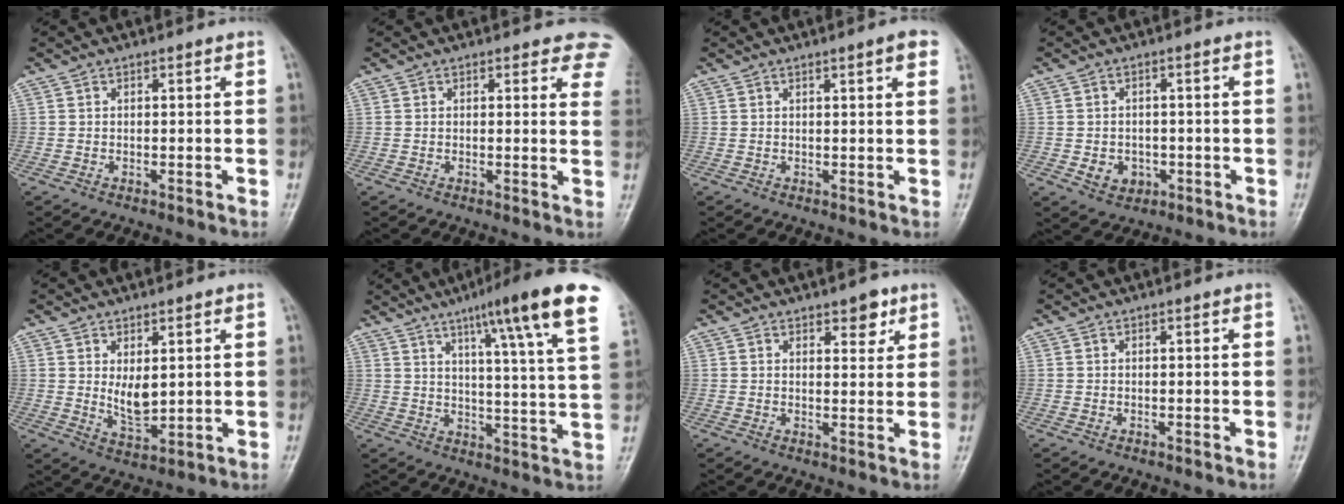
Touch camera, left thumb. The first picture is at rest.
{"total": 6.2, "force": [4.7, 2.4, 3.2], "torque": [-0.003, -0.019, 0.031]}
{"total": 3.3, "force": [1.8, 0.4, 2.7], "torque": [-0.030, -0.003, 0.020]}
{"total": 4.5, "force": [-1.2, 3.7, 2.2], "torque": [-0.019, 0.006, -0.008]}
{"total": 5.5, "force": [1.3, 2.8, 4.6], "torque": [-0.068, -0.021, 0.034]}
{"total": 19.0, "force": [10.9, 1.4, 15.5], "torque": [-0.205, -0.038, 0.140]}
{"total": 3.8, "force": [2.3, 1.8, 2.3], "torque": [-0.012, -0.012, 0.031]}
{"total": 0.0}